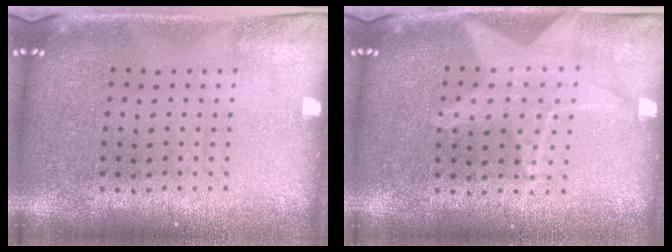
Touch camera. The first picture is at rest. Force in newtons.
{"total": 0.6, "press": 0.5, "slide": 0.2}